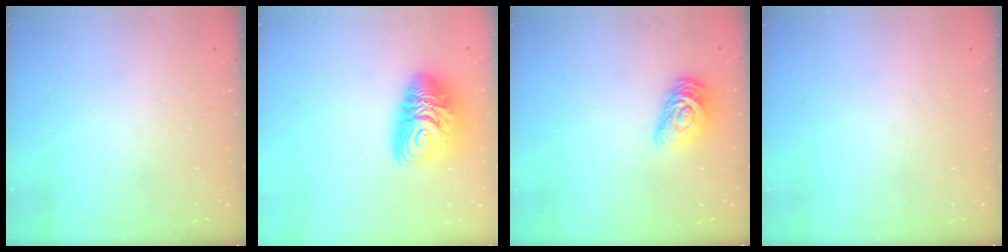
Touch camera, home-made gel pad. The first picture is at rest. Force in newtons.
{"total": 12.9, "press": 12.8, "slide": 1.2}
{"total": 10.7, "press": 10.7, "slide": 0.6}
{"total": 0.0}